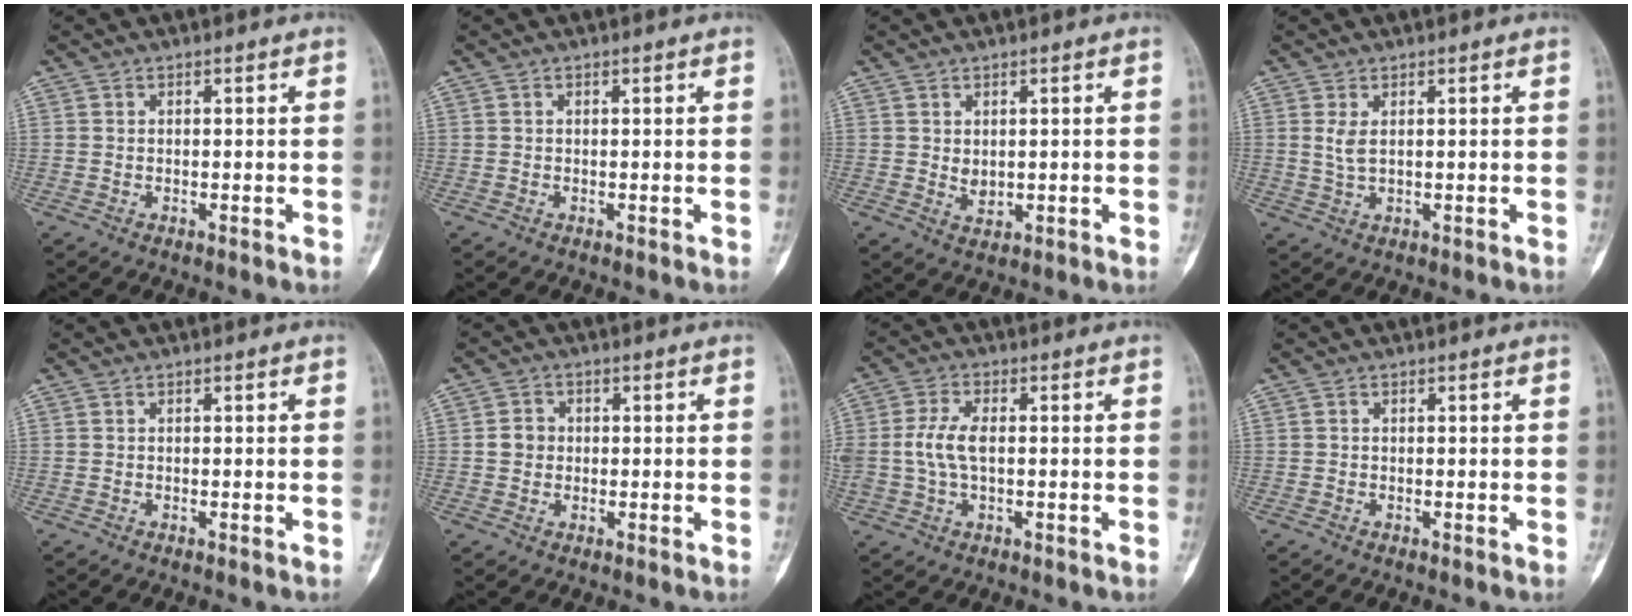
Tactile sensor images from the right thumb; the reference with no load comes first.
{"total": 0.0}
{"total": 2.2, "force": [0.4, 1.4, 1.6], "torque": [-0.024, -0.009, 0.014]}
{"total": 2.6, "force": [0.8, 1.0, 2.2], "torque": [-0.048, -0.004, 0.024]}
{"total": 0.0}
{"total": 3.1, "force": [0.0, 2.8, 1.2], "torque": [-0.009, 0.006, -0.003]}
{"total": 6.3, "force": [0.0, 3.1, 5.4], "torque": [-0.127, 0.010, -0.001]}
{"total": 0.0}